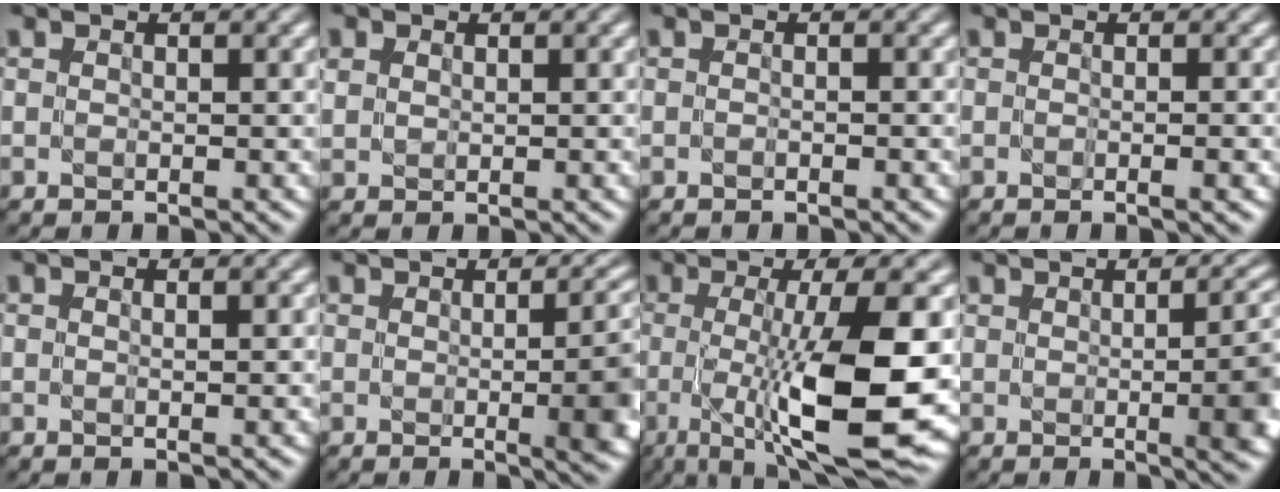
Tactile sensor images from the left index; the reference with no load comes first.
{"total": 1.3, "force": [0.8, 0.9, 0.5], "torque": [-0.011, -0.001, 0.019]}
{"total": 0.7, "force": [-0.3, 0.2, 0.6], "torque": [-0.009, -0.003, -0.010]}
{"total": 2.3, "force": [-0.2, 0.8, 2.1], "torque": [-0.012, -0.004, -0.010]}
{"total": 1.1, "force": [0.3, 0.4, 0.9], "torque": [-0.006, 0.001, 0.000]}
{"total": 10.4, "force": [0.0, 4.4, 9.4], "torque": [-0.052, 0.010, 0.003]}
{"total": 12.7, "force": [-1.7, 3.2, 12.1], "torque": [-0.180, -0.022, -0.027]}
{"total": 11.3, "force": [0.8, 5.1, 10.0], "torque": [-0.055, 0.022, 0.010]}